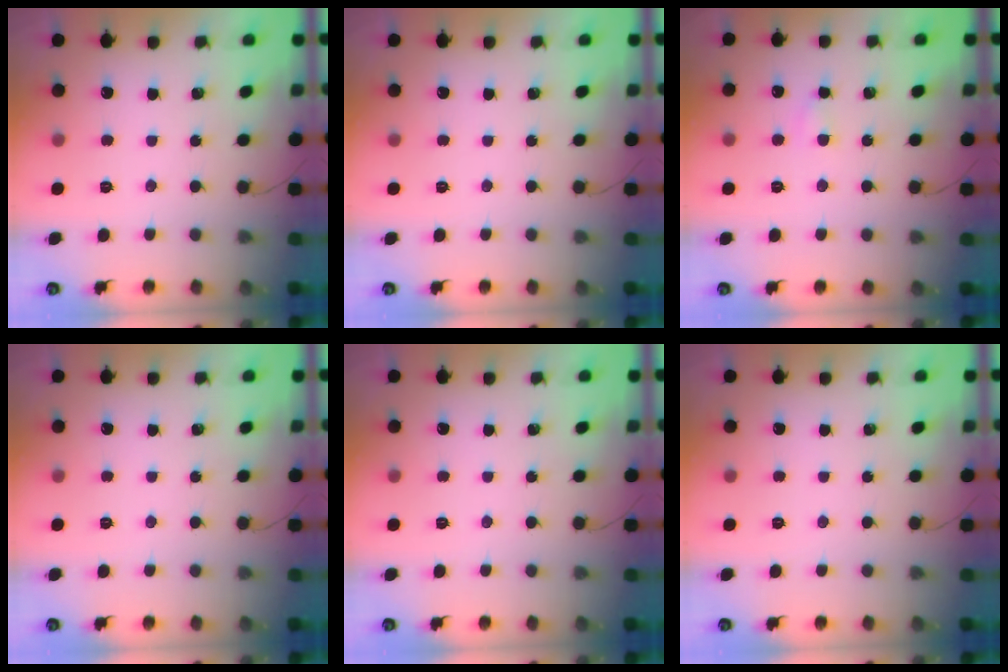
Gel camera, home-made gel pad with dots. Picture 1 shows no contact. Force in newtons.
{"total": 0.0}
{"total": 2.6, "press": 2.5, "slide": 0.8}
{"total": 0.0}
{"total": 0.0}
{"total": 0.0}